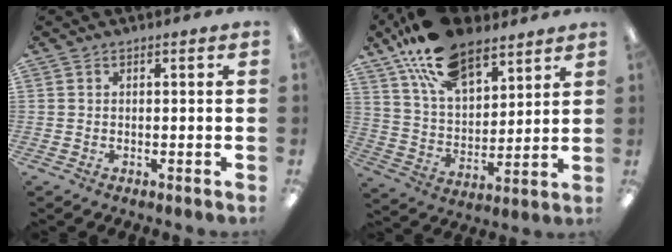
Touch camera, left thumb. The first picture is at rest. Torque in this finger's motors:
{"motor_torque": [1.16, 0.37, 1.83, -0.94, 0.40]}